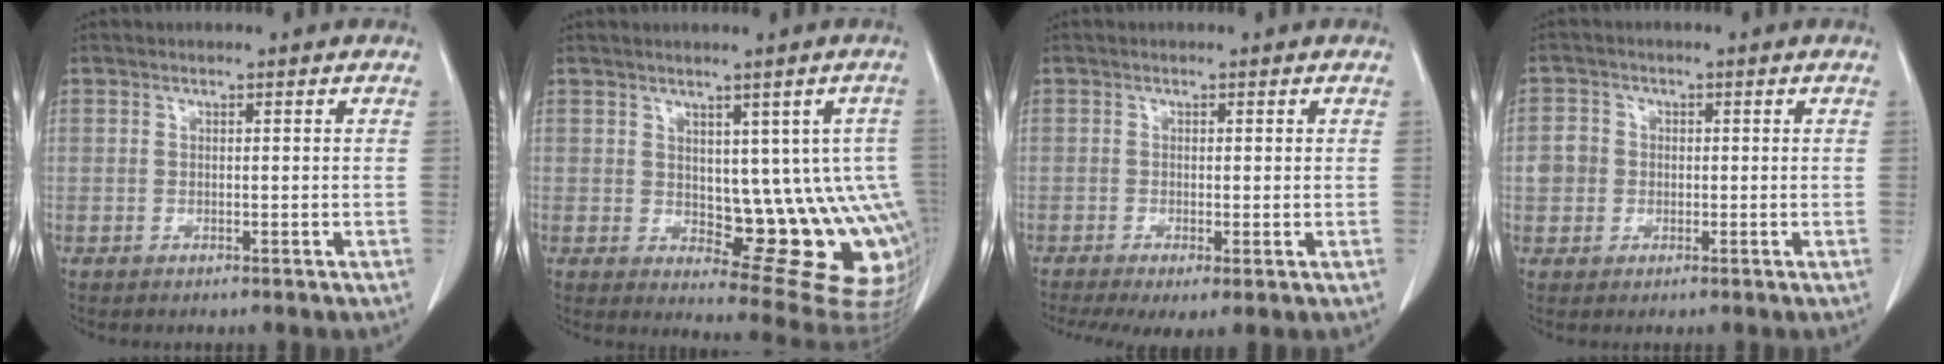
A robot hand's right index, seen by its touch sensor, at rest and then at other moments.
{"total": 12.8, "force": [-0.2, 6.0, 11.3], "torque": [-0.100, 0.006, 0.016]}
{"total": 5.7, "force": [-3.0, 1.9, 4.5], "torque": [-0.080, -0.018, -0.053]}
{"total": 3.1, "force": [-0.5, 2.8, 1.3], "torque": [-0.030, 0.014, -0.010]}